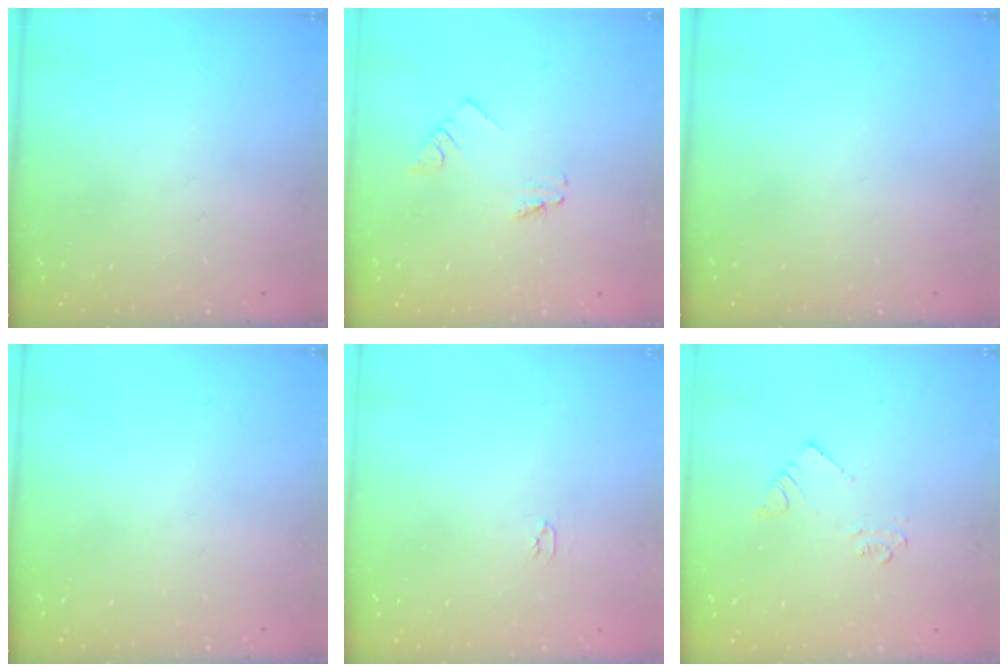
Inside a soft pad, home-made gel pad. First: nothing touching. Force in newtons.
{"total": 1.1, "press": 1.1, "slide": 0.0}
{"total": 0.0}
{"total": 0.0}
{"total": 2.0, "press": 2.0, "slide": 0.3}
{"total": 2.5, "press": 2.5, "slide": 0.2}